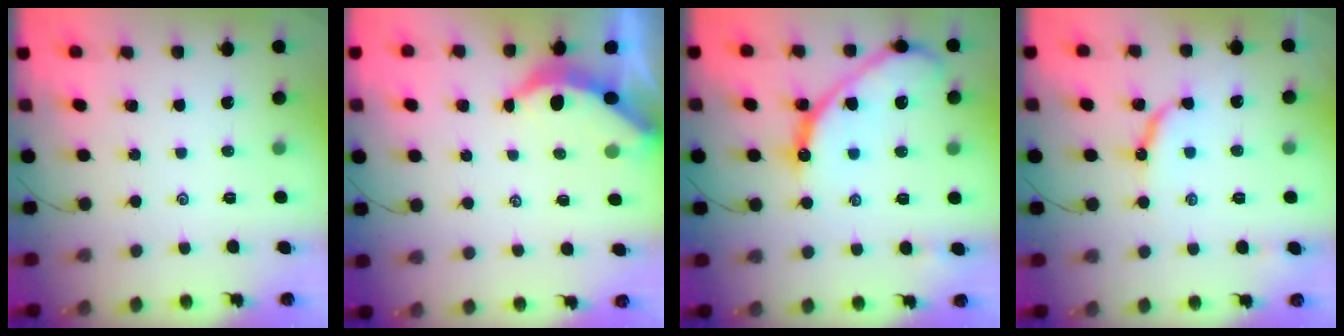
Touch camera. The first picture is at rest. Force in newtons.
{"total": 3.8, "press": 3.8, "slide": 0.4}
{"total": 14.2, "press": 14.2, "slide": 1.2}
{"total": 8.3, "press": 8.3, "slide": 0.3}